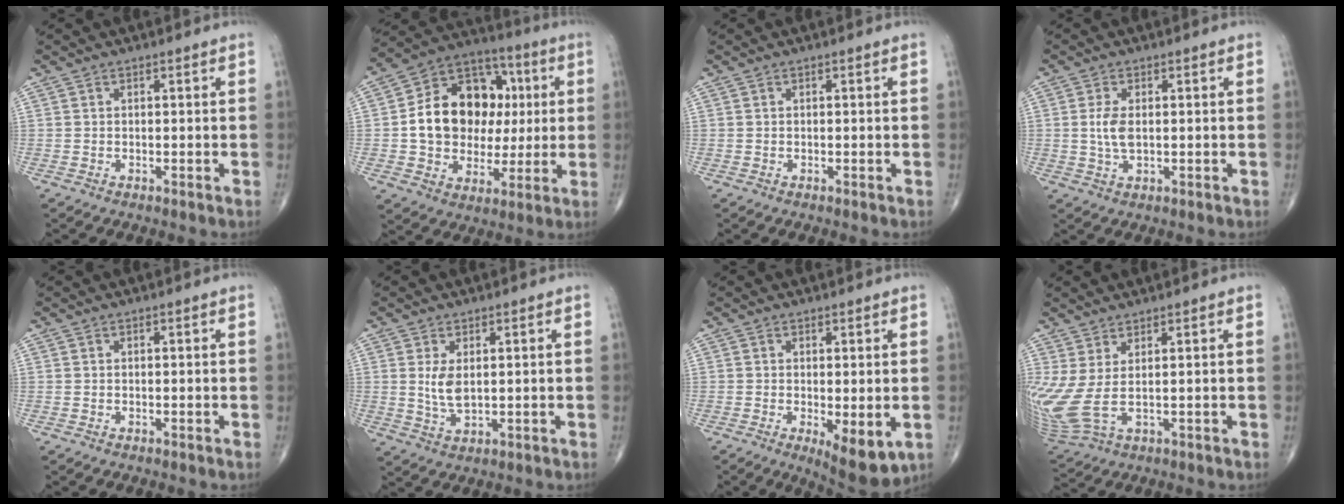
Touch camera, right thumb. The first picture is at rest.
{"total": 19.5, "force": [1.7, 15.0, 12.3], "torque": [-0.159, 0.028, 0.033]}
{"total": 0.0}
{"total": 3.9, "force": [0.2, 1.9, 3.4], "torque": [-0.075, -0.002, 0.006]}
{"total": 0.0}
{"total": 4.3, "force": [0.8, 2.0, 3.7], "torque": [-0.070, -0.012, 0.022]}
{"total": 7.6, "force": [-1.8, 2.8, 6.8], "torque": [-0.093, -0.021, -0.019]}
{"total": 9.9, "force": [1.5, 3.5, 9.1], "torque": [-0.249, -0.011, 0.045]}